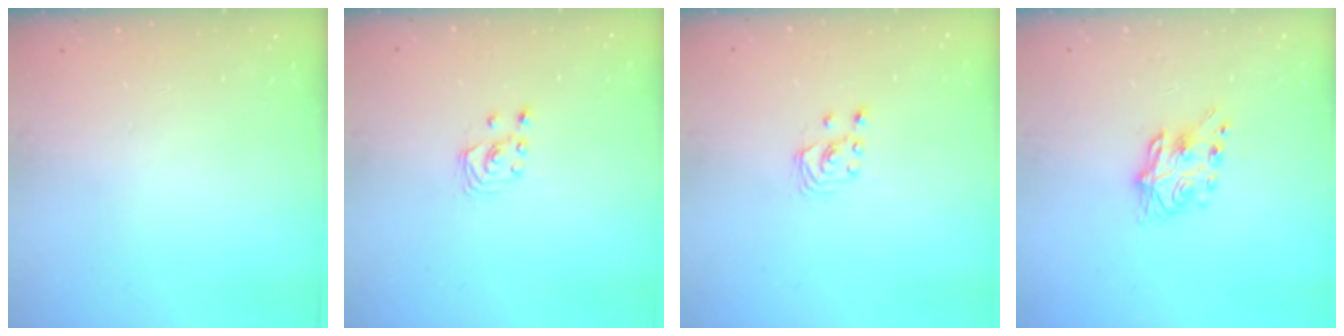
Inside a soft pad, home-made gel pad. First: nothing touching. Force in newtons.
{"total": 2.1, "press": 2.1, "slide": 0.3}
{"total": 2.1, "press": 2.1, "slide": 0.3}
{"total": 7.2, "press": 7.2, "slide": 0.4}